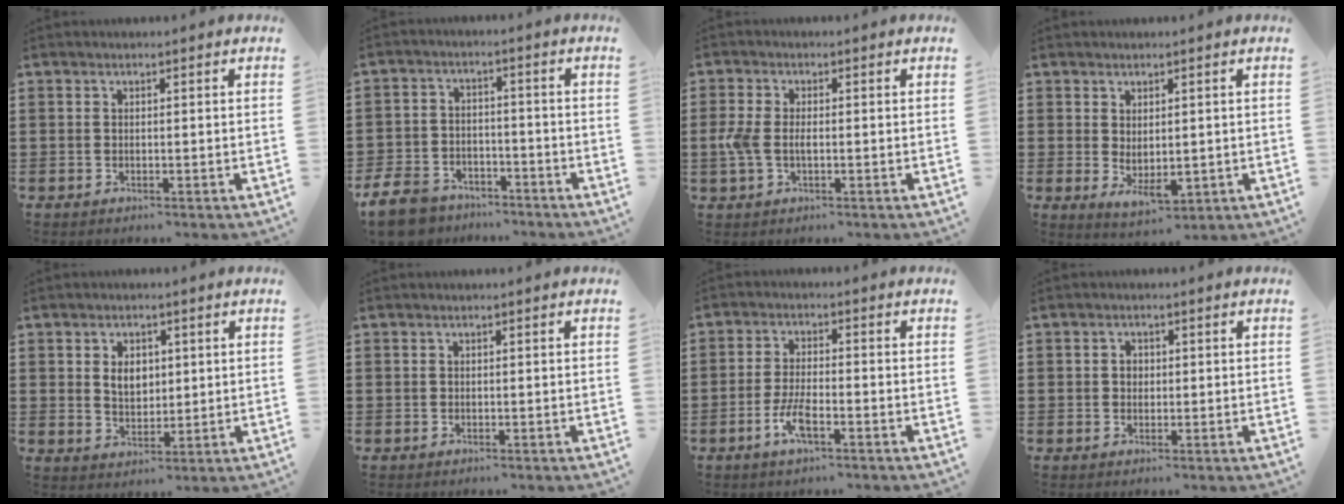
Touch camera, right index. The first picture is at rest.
{"total": 7.4, "force": [-6.6, 2.4, 2.1], "torque": [-0.062, 0.016, -0.134]}
{"total": 3.3, "force": [-0.4, 1.8, 2.7], "torque": [-0.074, -0.004, -0.015]}
{"total": 3.1, "force": [0.0, 1.7, 2.7], "torque": [-0.055, -0.001, 0.000]}
{"total": 4.0, "force": [0.9, 2.9, 2.7], "torque": [-0.053, 0.008, 0.012]}
{"total": 0.0}
{"total": 4.8, "force": [-2.3, 1.4, 4.0], "torque": [-0.094, -0.005, -0.048]}
{"total": 1.4, "force": [0.1, 1.2, 0.7], "torque": [-0.017, 0.006, 0.001]}